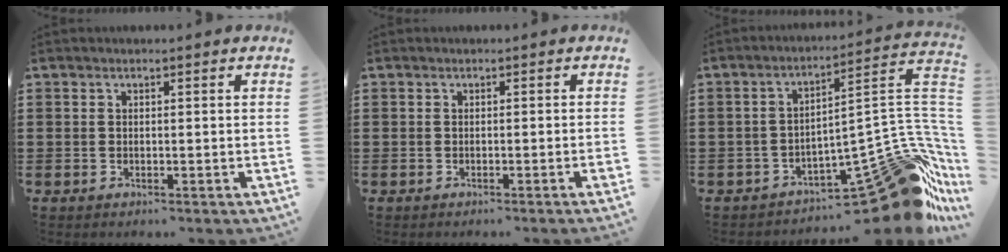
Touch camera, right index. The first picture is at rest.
{"total": 0.9, "force": [-0.5, -0.3, 0.7], "torque": [-0.013, -0.005, -0.009]}
{"total": 16.1, "force": [-9.0, 5.0, 12.3], "torque": [-0.134, 0.013, -0.136]}